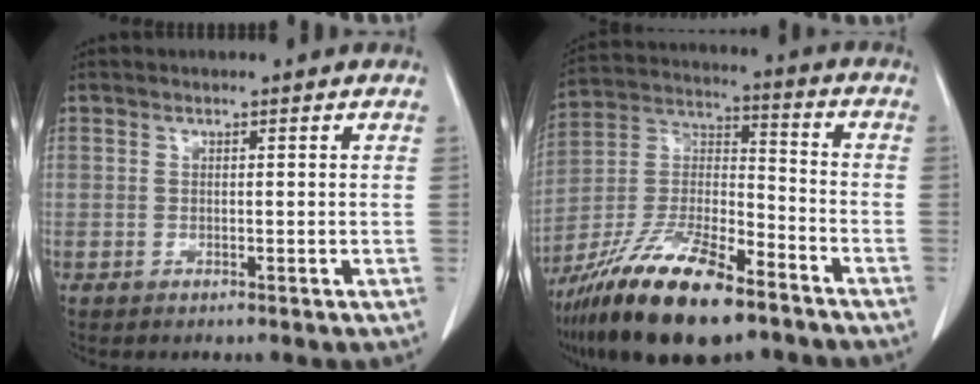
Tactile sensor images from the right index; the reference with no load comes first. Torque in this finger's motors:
{"motor_torque": [1.03, -0.90, 0.98, 0.21]}